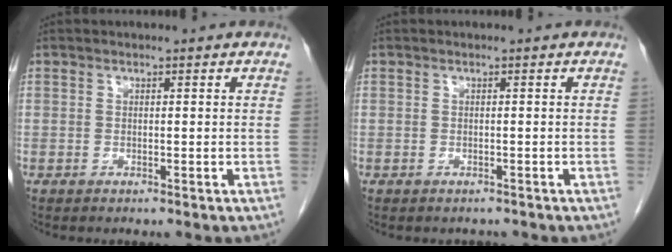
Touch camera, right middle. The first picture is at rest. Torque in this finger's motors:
{"motor_torque": [0.03, 0.00, 0.00, -0.01]}